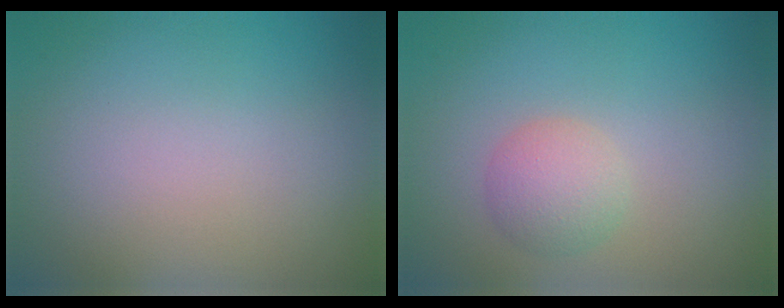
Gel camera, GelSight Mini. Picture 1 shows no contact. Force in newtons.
{"total": 2.7, "press": 2.7, "slide": 0.2}